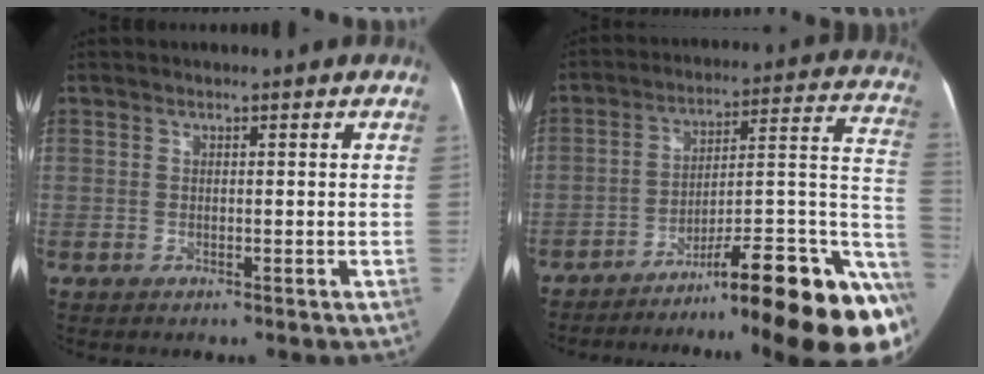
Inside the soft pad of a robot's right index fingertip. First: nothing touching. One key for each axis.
{"total": 25.9, "fx": -16.6, "fy": 2.0, "fz": 19.8, "tx": -0.162, "ty": 0.024, "tz": -0.240}